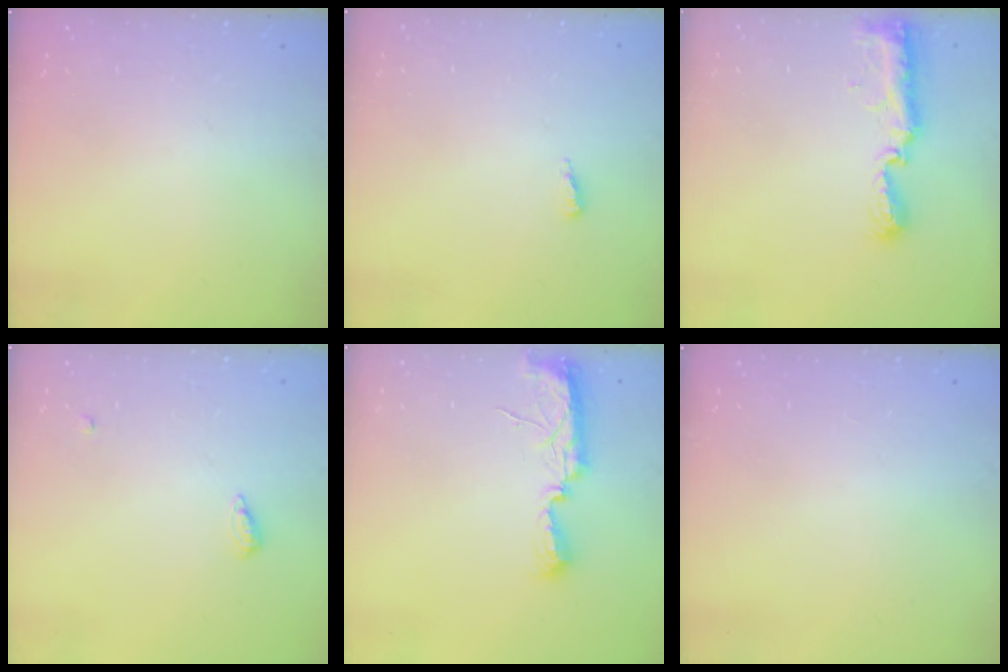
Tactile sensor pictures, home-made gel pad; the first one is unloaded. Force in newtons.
{"total": 7.7, "press": 4.9, "slide": 5.9}
{"total": 8.8, "press": 8.8, "slide": 0.9}
{"total": 5.5, "press": 5.4, "slide": 1.0}
{"total": 10.0, "press": 8.9, "slide": 4.5}
{"total": 1.1, "press": 0.8, "slide": 0.7}